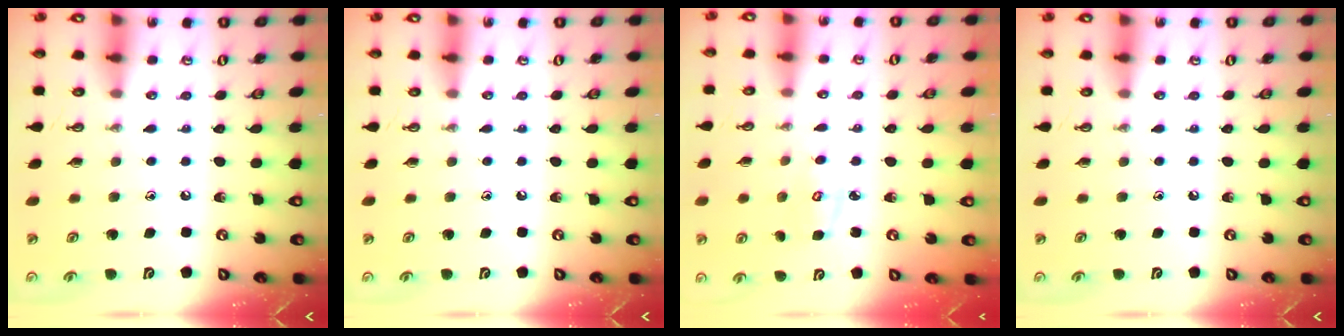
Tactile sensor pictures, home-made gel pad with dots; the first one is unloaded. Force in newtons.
{"total": 0.0}
{"total": 2.9, "press": 2.9, "slide": 0.1}
{"total": 0.0}